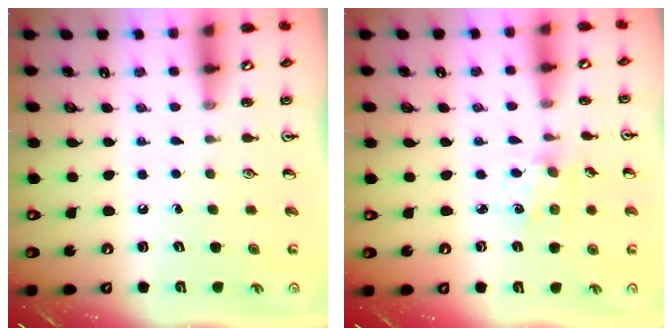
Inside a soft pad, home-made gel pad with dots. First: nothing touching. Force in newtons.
{"total": 1.6, "press": 1.5, "slide": 0.3}